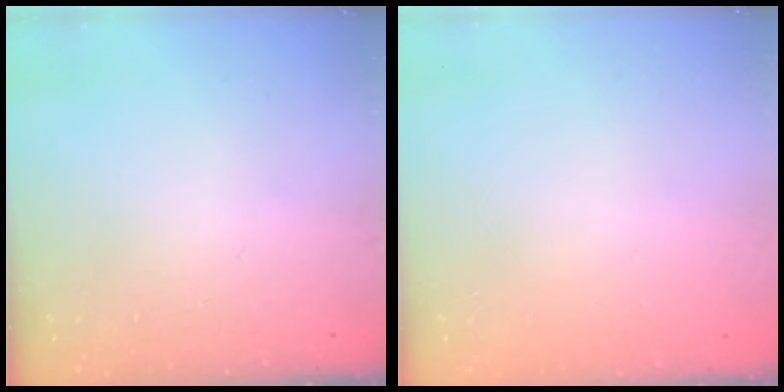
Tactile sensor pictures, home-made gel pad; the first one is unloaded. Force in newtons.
{"total": 0.0}